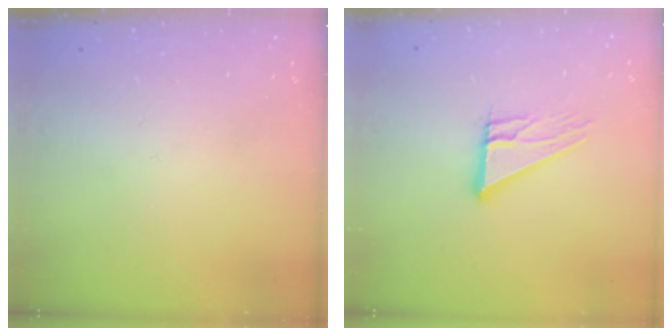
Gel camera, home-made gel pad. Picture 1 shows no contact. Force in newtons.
{"total": 10.7, "press": 10.7, "slide": 0.7}